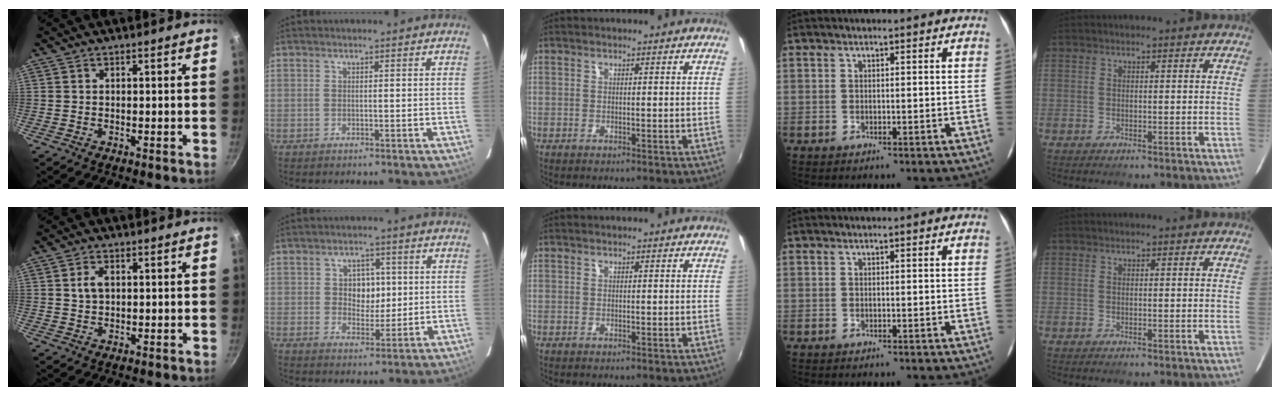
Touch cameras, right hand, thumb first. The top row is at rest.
{"thumb": {"total": 2.9, "force": [0.8, 1.8, 2.1], "torque": [-0.033, 0.000, 0.017]}, "index": {"total": 5.5, "force": [0.8, 4.4, 3.2], "torque": [-0.051, 0.009, 0.018]}}